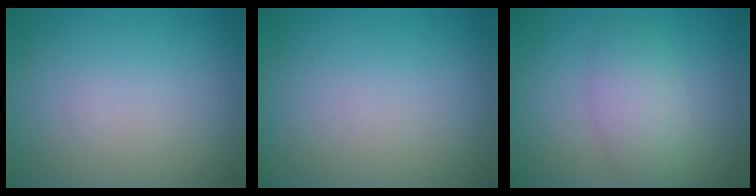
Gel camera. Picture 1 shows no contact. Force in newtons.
{"total": 0.0}
{"total": 3.4, "press": 3.4, "slide": 0.3}